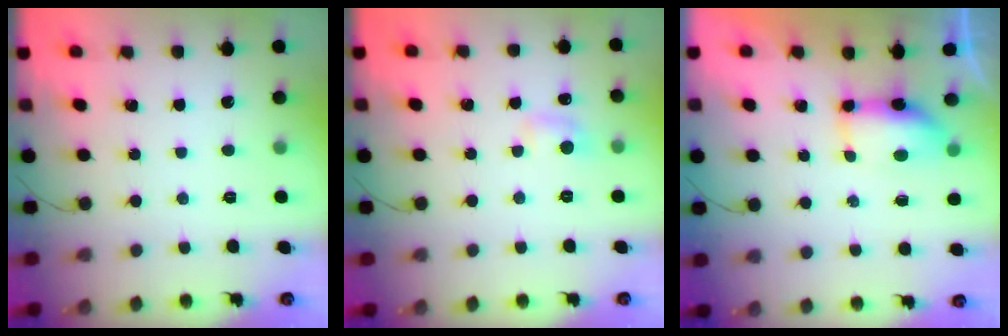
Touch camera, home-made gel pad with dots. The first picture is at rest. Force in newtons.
{"total": 4.7, "press": 4.4, "slide": 1.5}
{"total": 7.8, "press": 7.1, "slide": 3.3}